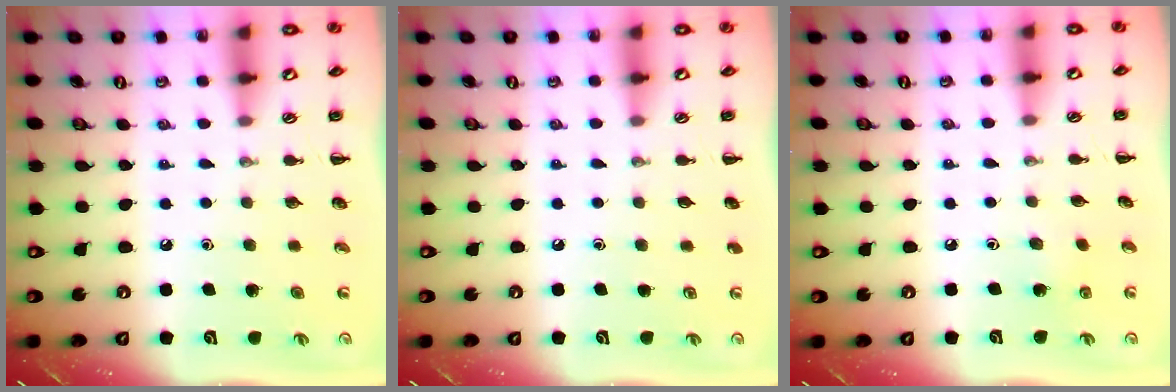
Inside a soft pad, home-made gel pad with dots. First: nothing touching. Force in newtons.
{"total": 0.0}
{"total": 1.5, "press": 1.4, "slide": 0.5}